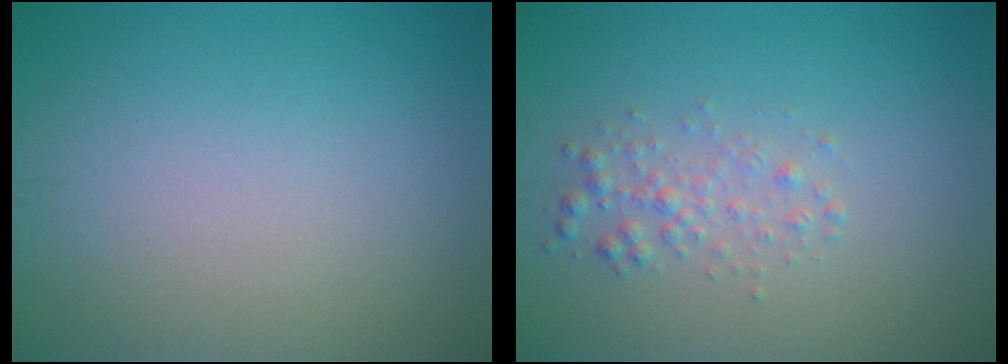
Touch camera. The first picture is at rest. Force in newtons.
{"total": 1.7, "press": 1.7, "slide": 0.0}